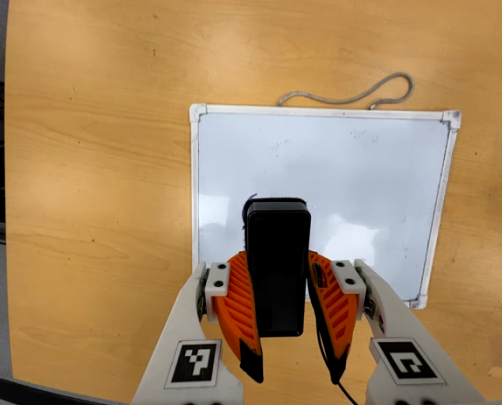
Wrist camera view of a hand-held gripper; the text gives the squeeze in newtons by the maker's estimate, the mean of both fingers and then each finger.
{"total": 6.4, "left": 5.0, "right": 7.9}